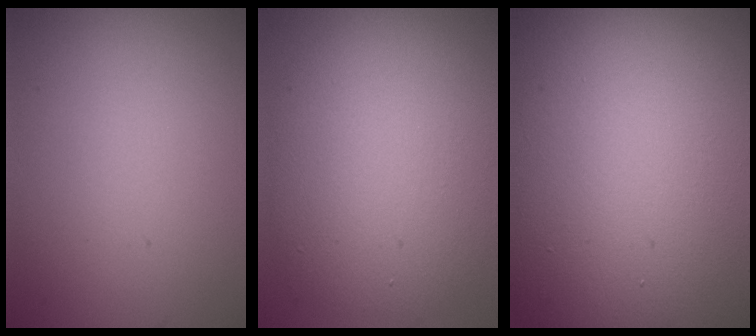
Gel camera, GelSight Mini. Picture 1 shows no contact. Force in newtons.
{"total": 9.3, "press": 9.3, "slide": 0.6}
{"total": 22.9, "press": 22.9, "slide": 1.8}